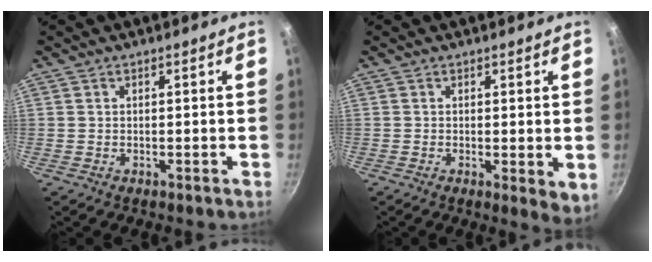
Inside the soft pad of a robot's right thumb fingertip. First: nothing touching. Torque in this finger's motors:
{"motor_torque": [-0.11, 0.07, -0.15, -0.07, 0.00]}